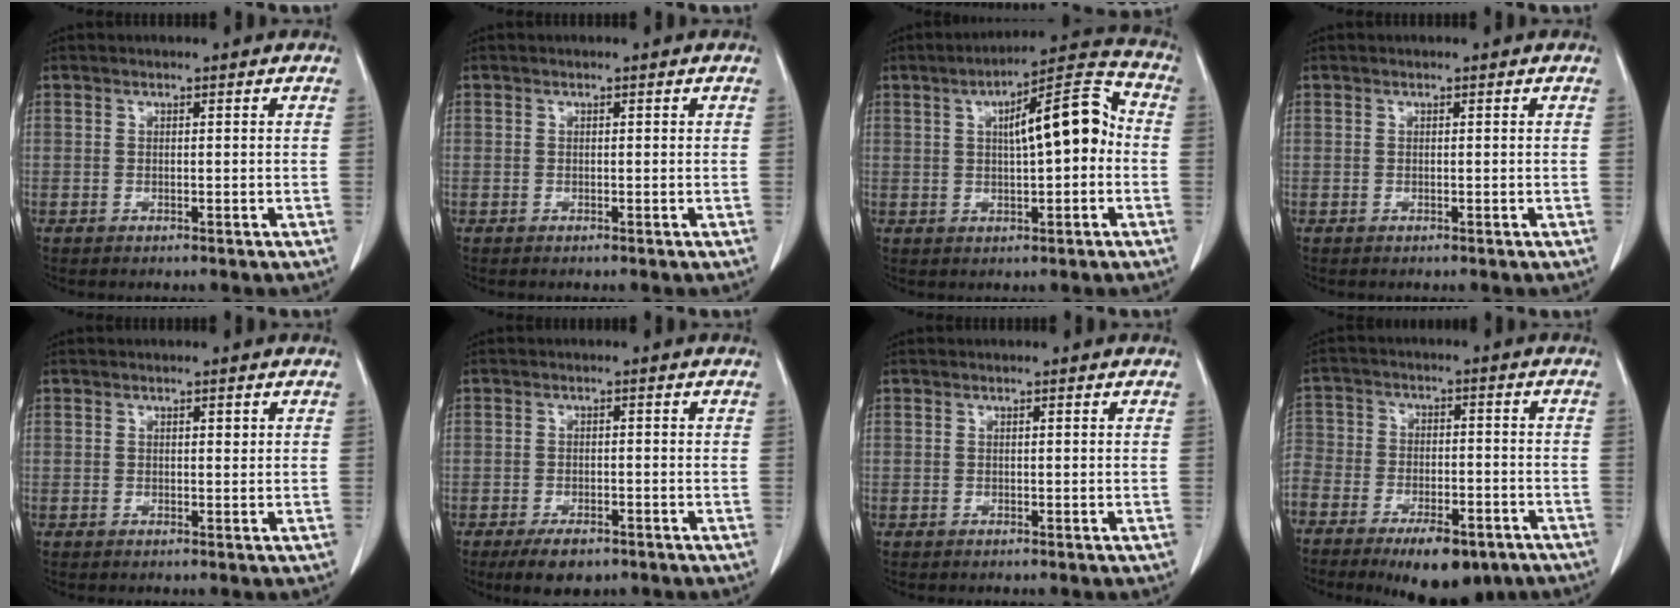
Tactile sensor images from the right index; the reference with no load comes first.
{"total": 0.0}
{"total": 11.2, "force": [0.9, 2.8, 10.8], "torque": [-0.160, 0.035, 0.012]}
{"total": 0.0}
{"total": 0.7, "force": [0.2, 0.4, 0.5], "torque": [-0.006, 0.001, 0.001]}
{"total": 4.9, "force": [-3.4, 2.2, 2.8], "torque": [-0.047, -0.004, -0.050]}
{"total": 0.0}
{"total": 17.7, "force": [-12.1, 9.0, 9.4], "torque": [-0.214, 0.000, -0.199]}